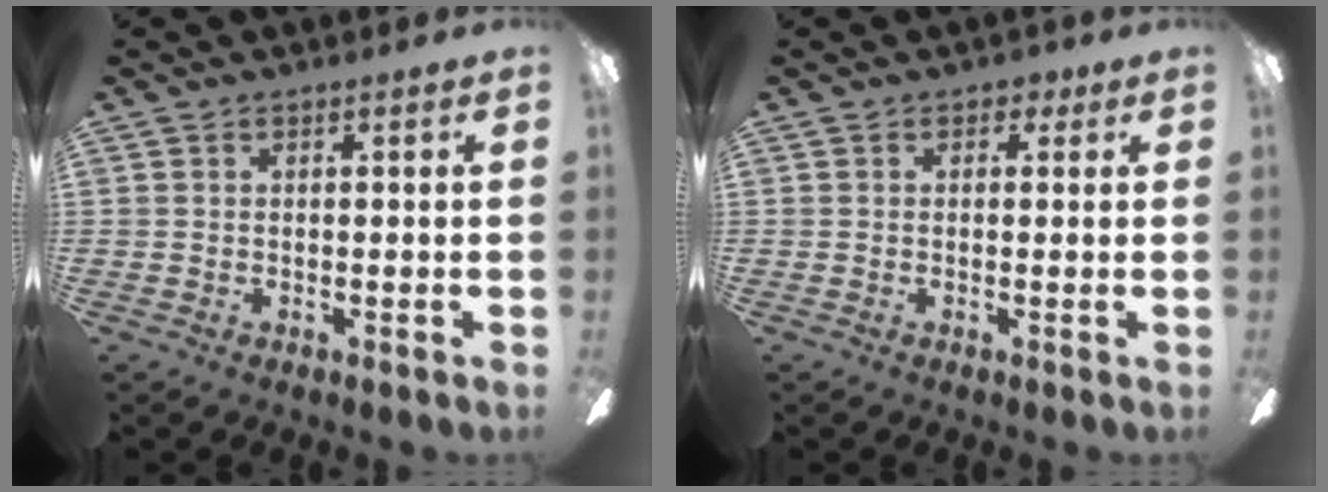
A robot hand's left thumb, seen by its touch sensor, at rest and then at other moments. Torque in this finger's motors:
{"motor_torque": [-0.20, 0.04, 0.24, -0.34, 0.00]}